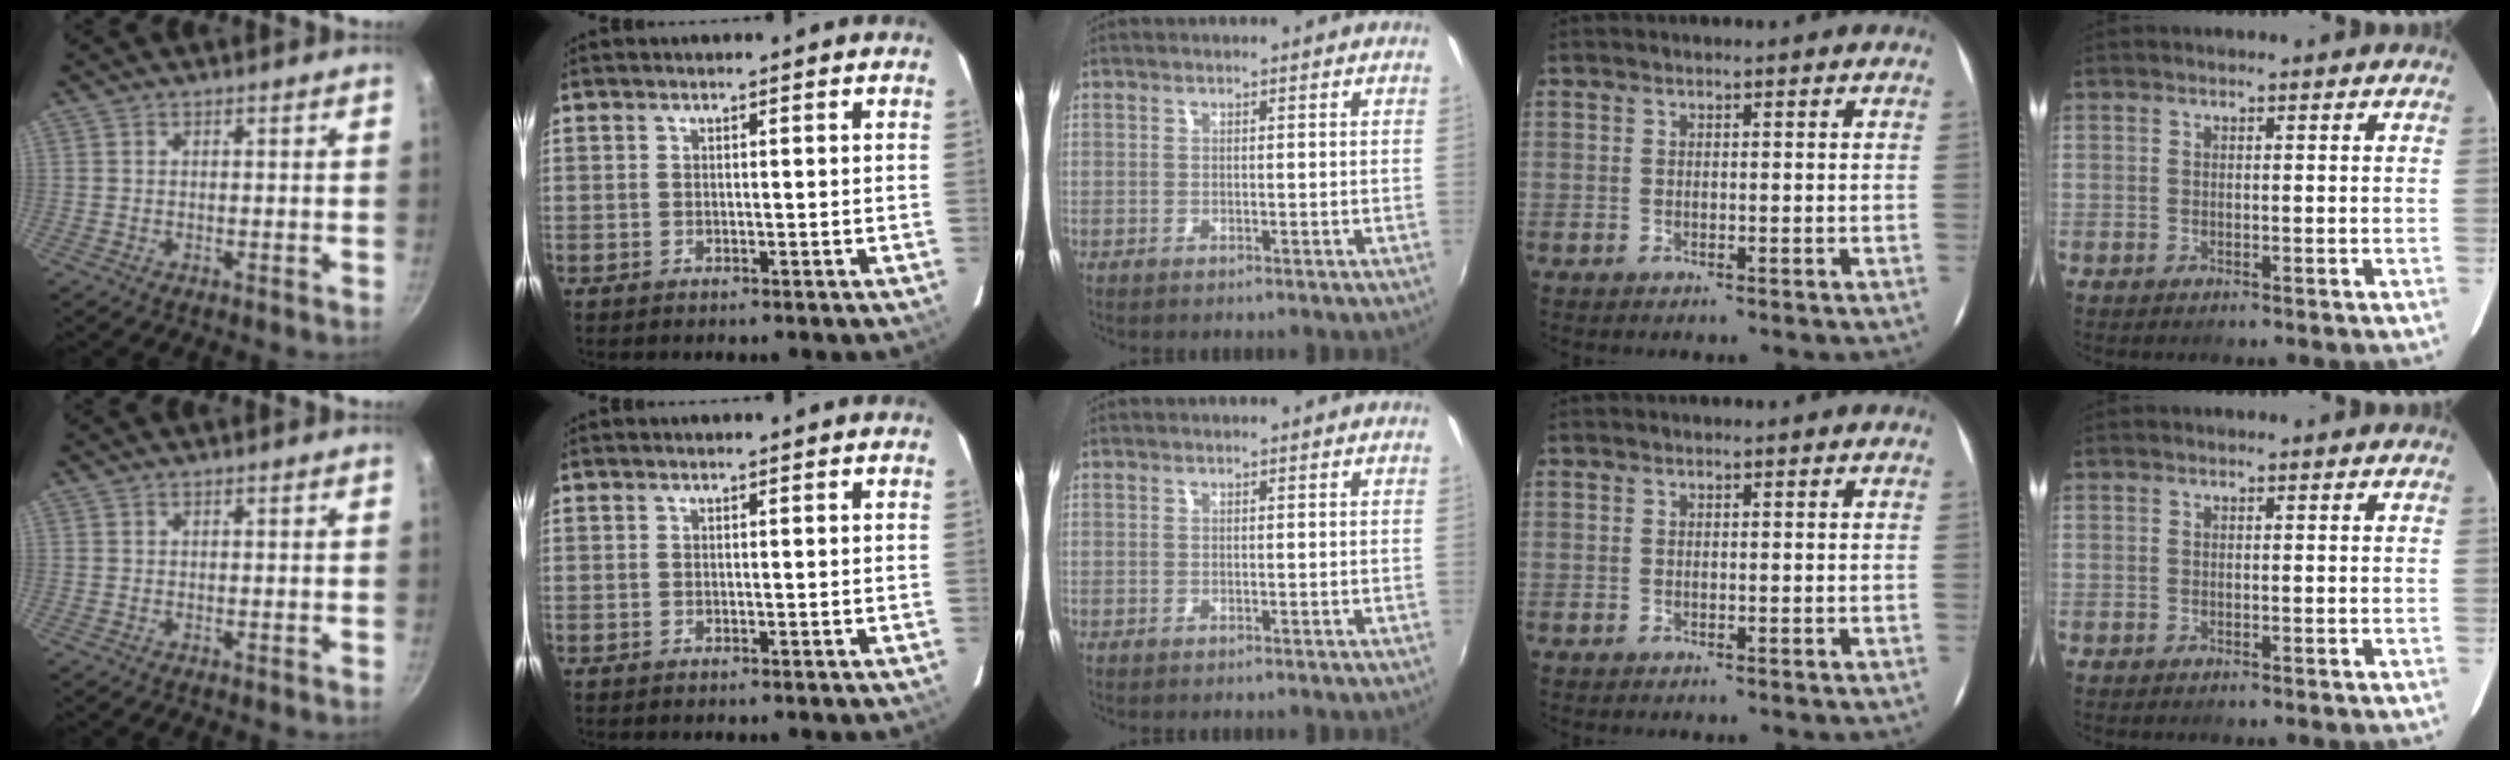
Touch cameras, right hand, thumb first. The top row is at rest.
{}